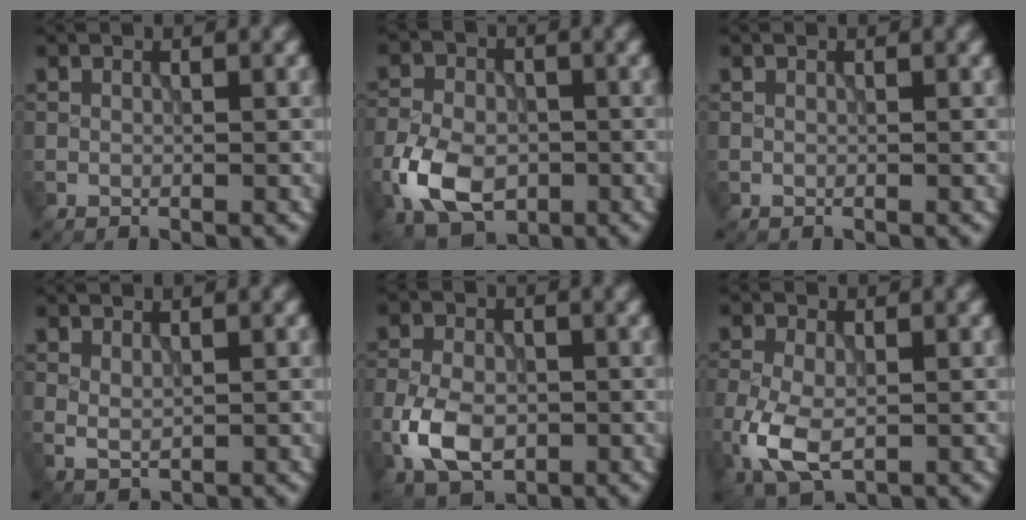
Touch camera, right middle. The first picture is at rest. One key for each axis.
{"total": 6.9, "fx": -2.6, "fy": 4.5, "fz": 4.6, "tx": -0.096, "ty": -0.006, "tz": -0.056}
{"total": 0.0}
{"total": 1.0, "fx": 0.6, "fy": 0.4, "fz": 0.7, "tx": -0.018, "ty": -0.002, "tz": 0.016}
{"total": 5.7, "fx": -1.9, "fy": 3.6, "fz": 3.9, "tx": -0.083, "ty": -0.004, "tz": -0.041}
{"total": 5.2, "fx": -1.5, "fy": 3.0, "fz": 4.0, "tx": -0.095, "ty": -0.010, "tz": -0.029}